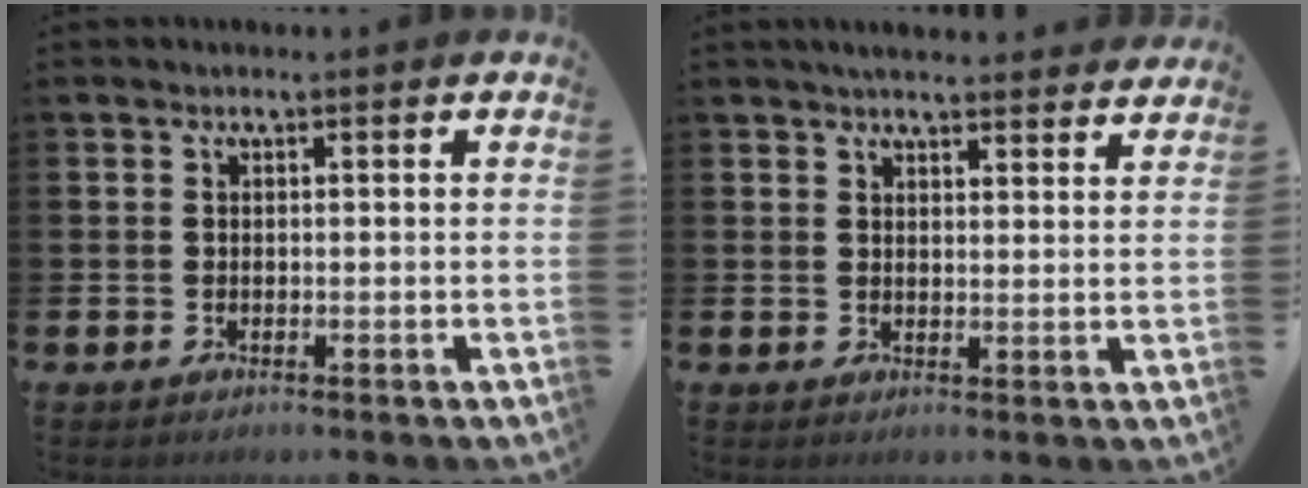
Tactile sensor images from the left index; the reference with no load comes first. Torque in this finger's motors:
{"motor_torque": [-0.03, -0.80, 0.56, 0.12]}